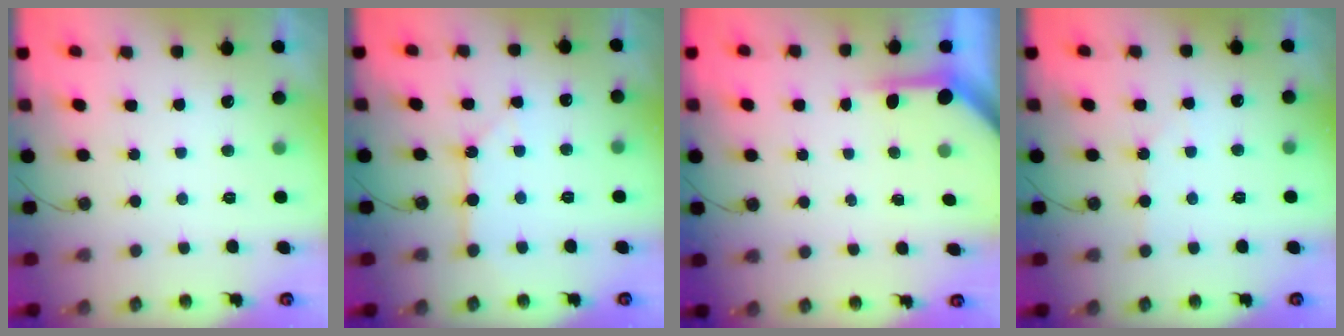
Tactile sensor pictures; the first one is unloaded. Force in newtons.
{"total": 2.4, "press": 2.4, "slide": 0.4}
{"total": 4.0, "press": 4.0, "slide": 0.3}
{"total": 2.8, "press": 2.7, "slide": 0.5}